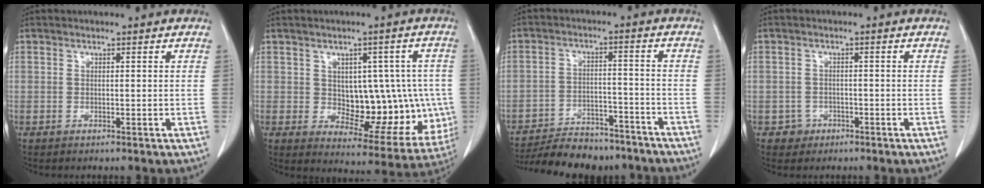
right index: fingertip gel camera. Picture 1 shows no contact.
{"total": 13.7, "force": [0.1, 7.7, 11.4], "torque": [-0.130, 0.018, 0.028]}
{"total": 15.9, "force": [-14.3, 5.0, 4.8], "torque": [-0.083, 0.006, -0.201]}
{"total": 2.4, "force": [-1.2, 2.1, -0.2], "torque": [0.010, 0.013, -0.018]}